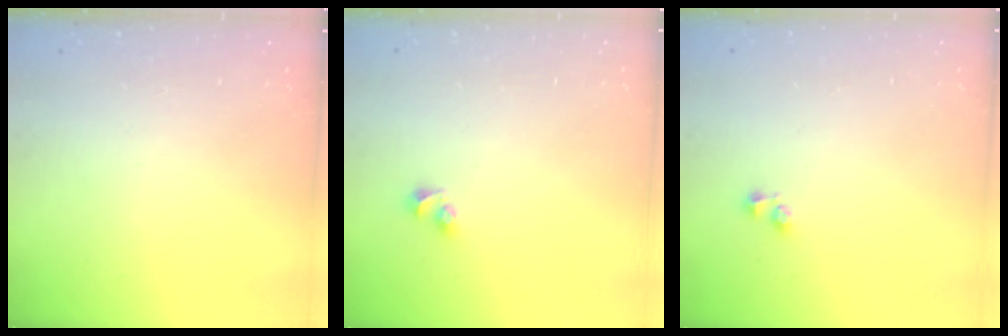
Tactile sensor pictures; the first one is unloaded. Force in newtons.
{"total": 2.1, "press": 1.7, "slide": 1.1}
{"total": 2.2, "press": 2.0, "slide": 0.9}